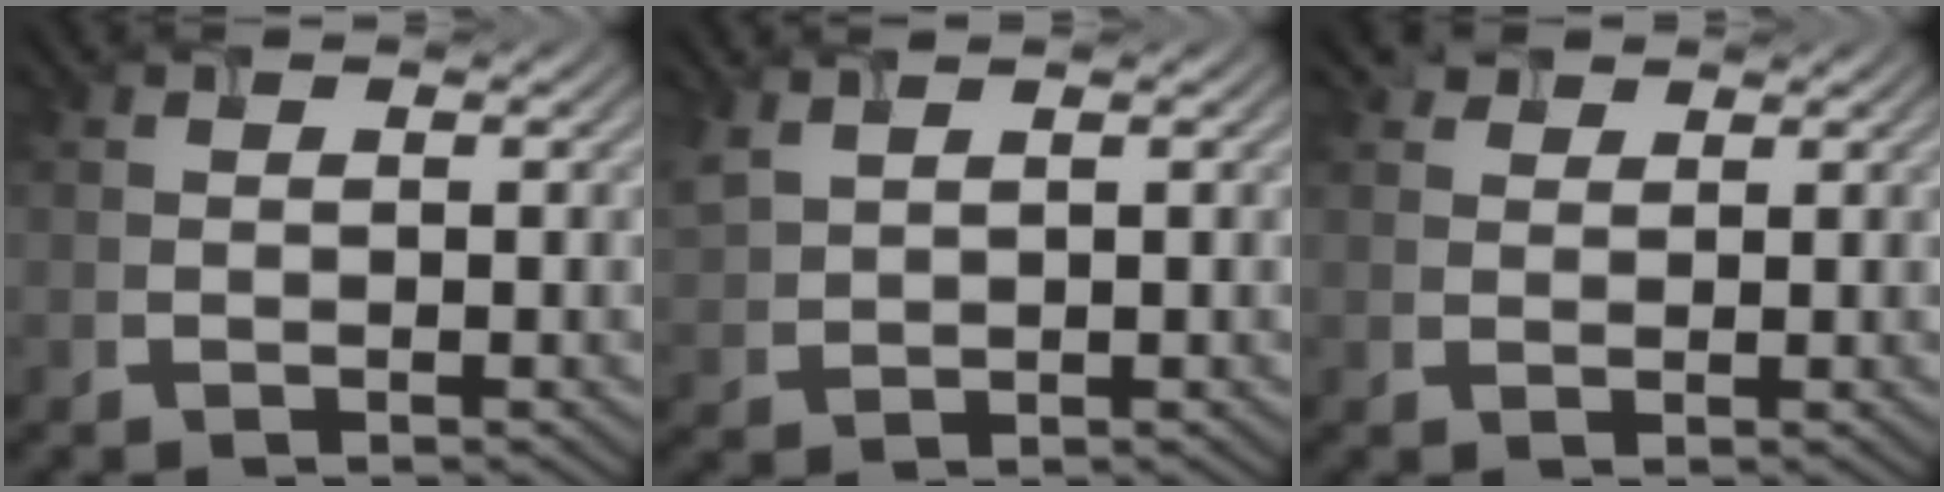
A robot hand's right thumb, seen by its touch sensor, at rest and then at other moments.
{"total": 4.2, "force": [2.7, 2.0, 2.4], "torque": [-0.084, 0.016, 0.072]}
{"total": 2.6, "force": [1.8, 1.5, 1.0], "torque": [-0.023, 0.009, 0.044]}